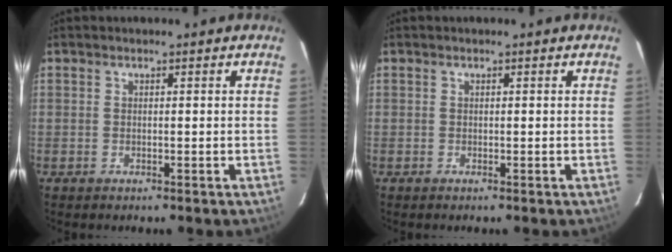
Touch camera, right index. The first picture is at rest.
{"total": 0.0}